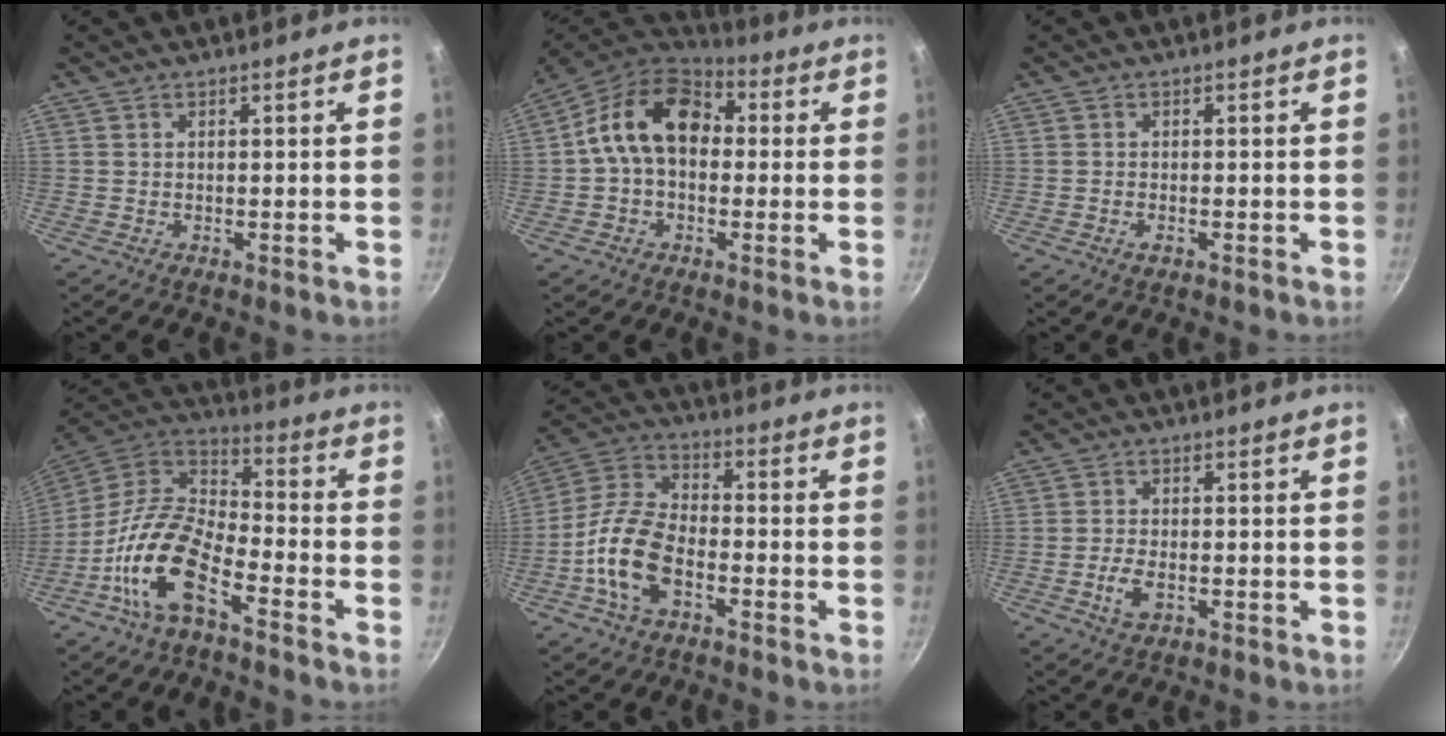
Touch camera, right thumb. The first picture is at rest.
{"total": 14.5, "force": [1.2, 10.3, 10.1], "torque": [-0.136, 0.032, -0.001]}
{"total": 1.2, "force": [-0.6, 0.5, 0.9], "torque": [-0.020, 0.001, -0.013]}
{"total": 15.8, "force": [-8.0, 6.9, 11.8], "torque": [-0.220, 0.065, -0.172]}
{"total": 13.3, "force": [-4.8, 7.2, 10.1], "torque": [-0.188, 0.042, -0.107]}
{"total": 4.3, "force": [-1.5, 2.1, 3.4], "torque": [-0.069, 0.006, -0.029]}